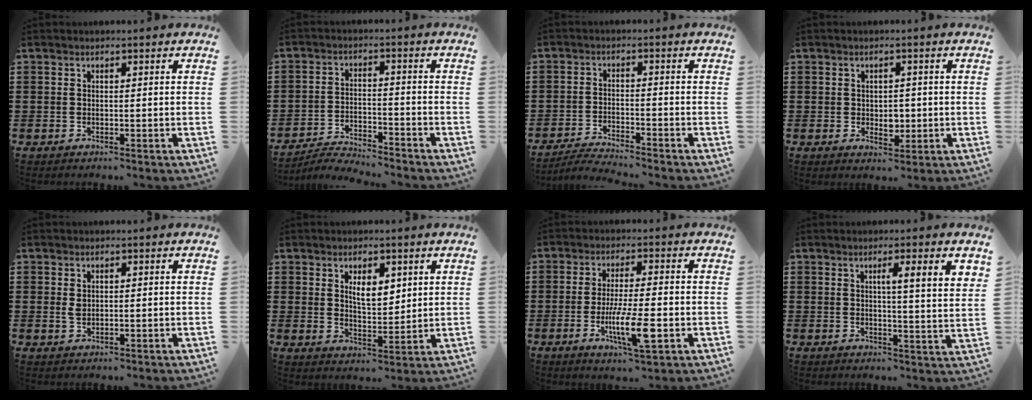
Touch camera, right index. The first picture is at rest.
{"total": 4.0, "force": [-4.0, 0.2, 0.5], "torque": [-0.013, 0.005, -0.083]}
{"total": 3.3, "force": [-3.3, -0.2, 0.6], "torque": [-0.012, 0.000, -0.067]}
{"total": 2.6, "force": [-0.1, 1.8, 1.8], "torque": [-0.022, -0.002, -0.007]}
{"total": 1.5, "force": [0.2, 0.8, 1.3], "torque": [-0.028, 0.004, 0.003]}
{"total": 5.0, "force": [2.1, 2.2, 4.0], "torque": [-0.070, 0.001, 0.032]}
{"total": 9.0, "force": [-2.7, 1.7, 8.4], "torque": [-0.160, -0.013, -0.048]}
{"total": 4.2, "force": [1.9, -0.2, 3.8], "torque": [-0.069, -0.006, 0.028]}